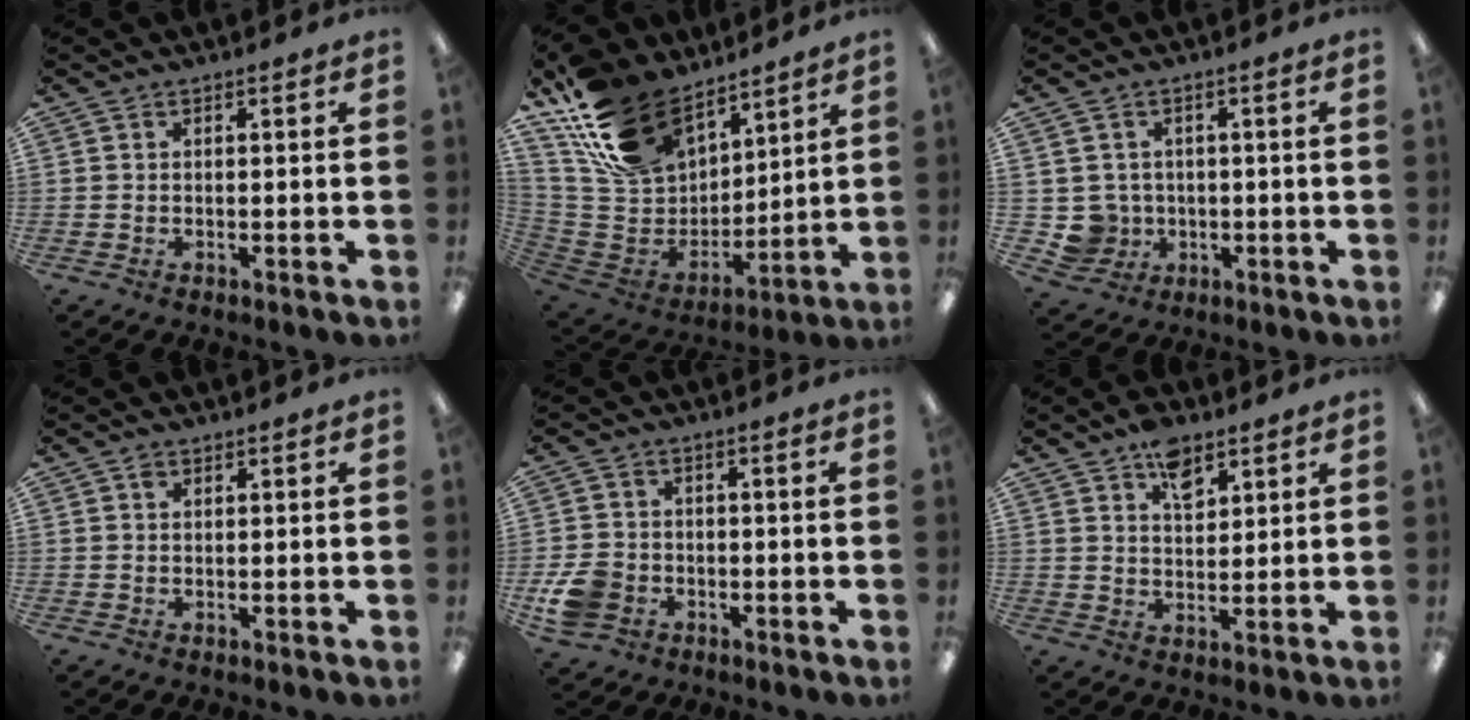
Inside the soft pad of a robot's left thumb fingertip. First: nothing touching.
{"total": 21.3, "force": [15.2, 11.8, 9.2], "torque": [-0.194, -0.078, 0.290]}
{"total": 4.9, "force": [0.3, 4.9, 0.5], "torque": [-0.025, 0.004, 0.009]}
{"total": 1.0, "force": [0.6, 0.7, 0.5], "torque": [-0.011, 0.002, 0.011]}
{"total": 6.7, "force": [-2.5, 5.4, 3.1], "torque": [-0.066, 0.012, -0.047]}
{"total": 7.1, "force": [4.6, 3.9, 3.8], "torque": [-0.047, -0.022, 0.078]}